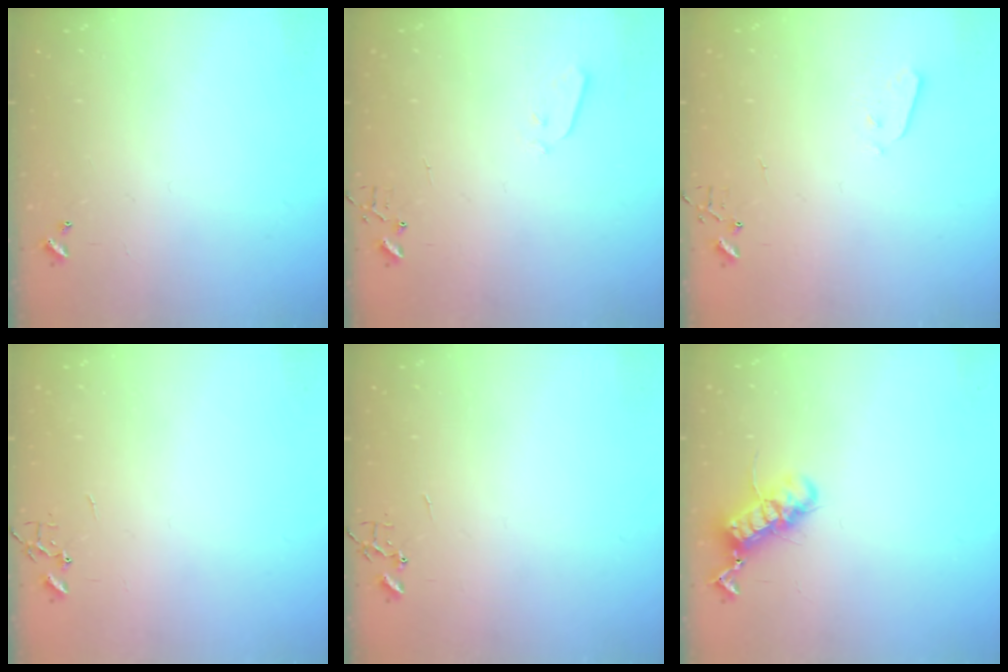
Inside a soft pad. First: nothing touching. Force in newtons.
{"total": 3.0, "press": 2.9, "slide": 0.7}
{"total": 3.5, "press": 3.5, "slide": 0.2}
{"total": 0.0}
{"total": 0.0}
{"total": 12.5, "press": 12.5, "slide": 0.9}